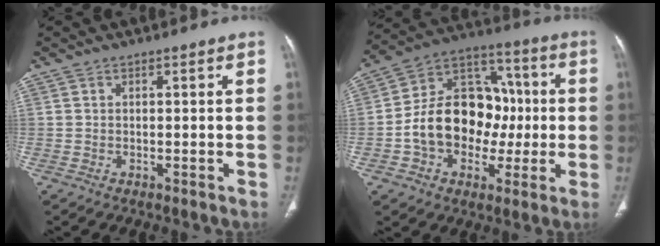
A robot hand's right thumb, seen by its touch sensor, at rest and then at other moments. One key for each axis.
{"total": 18.8, "fx": -2.0, "fy": 14.2, "fz": 12.1, "tx": -0.158, "ty": 0.047, "tz": -0.030}